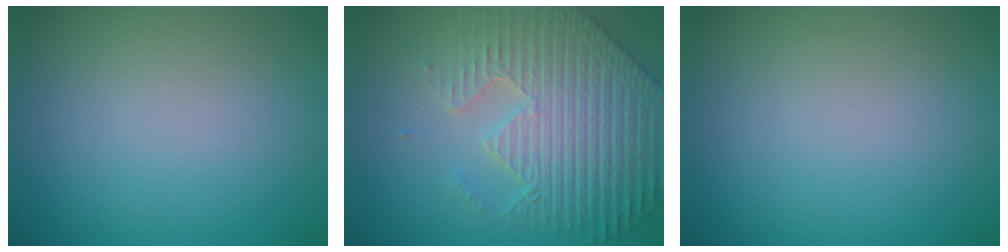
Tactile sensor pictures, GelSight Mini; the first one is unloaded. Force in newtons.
{"total": 7.5, "press": 6.1, "slide": 4.4}
{"total": 0.0}